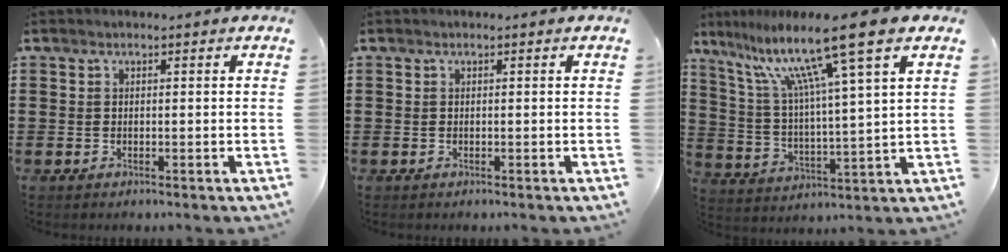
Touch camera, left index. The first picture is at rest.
{"total": 0.0}
{"total": 13.9, "force": [9.1, 0.4, 10.5], "torque": [-0.213, -0.037, 0.139]}